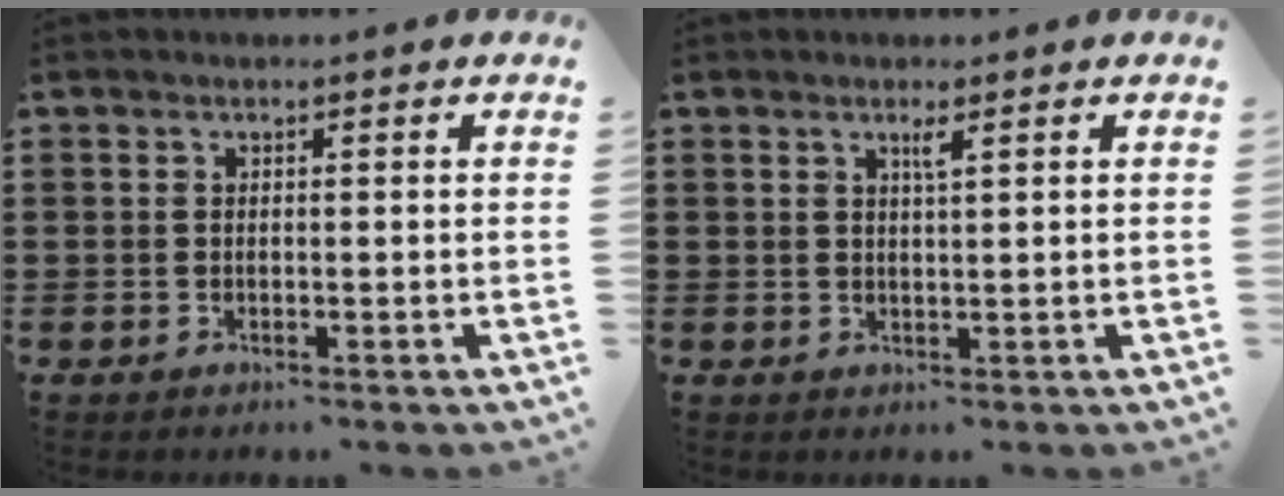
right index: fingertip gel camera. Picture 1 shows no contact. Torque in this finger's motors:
{"motor_torque": [0.28, -0.07, 0.03, 0.01]}